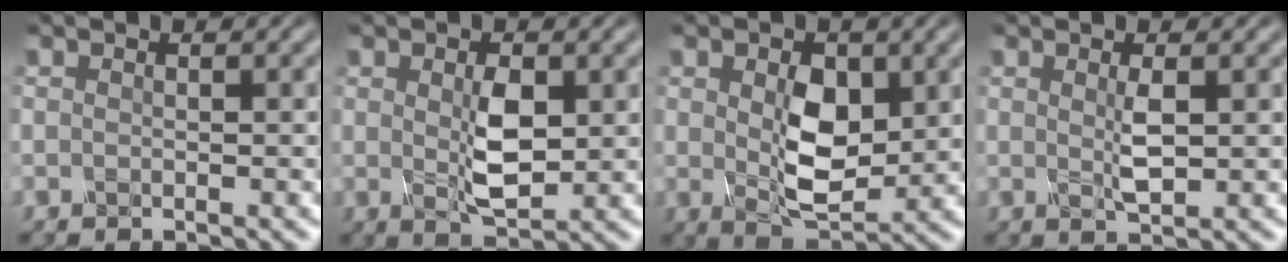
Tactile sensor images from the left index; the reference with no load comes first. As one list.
[{"total": 3.2, "force": [0.5, 1.3, 2.9], "torque": [-0.066, 0.000, 0.014]}, {"total": 5.3, "force": [0.8, 3.1, 4.2], "torque": [-0.081, -0.003, 0.018]}, {"total": 1.3, "force": [0.5, 0.0, 1.2], "torque": [-0.034, 0.002, 0.011]}]